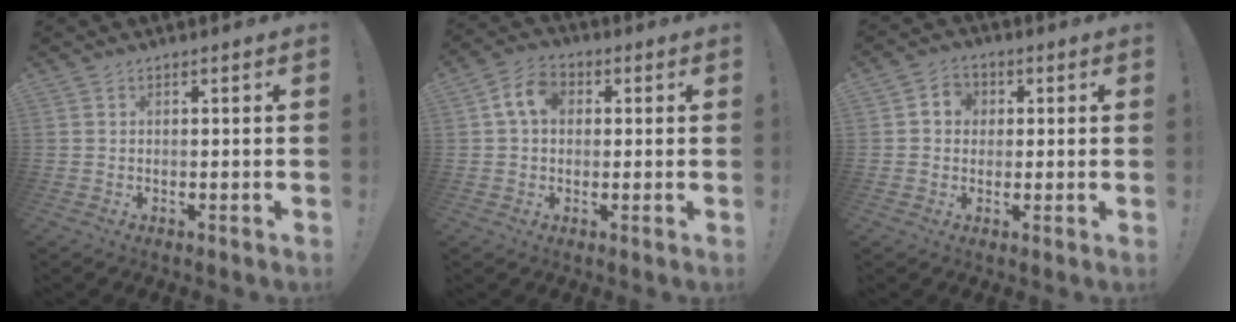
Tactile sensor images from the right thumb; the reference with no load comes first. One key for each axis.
{"total": 8.3, "fx": 1.8, "fy": 6.1, "fz": 5.4, "tx": -0.094, "ty": 0.018, "tz": 0.039}
{"total": 4.9, "fx": 0.4, "fy": 4.5, "fz": 1.9, "tx": -0.032, "ty": 0.010, "tz": 0.010}